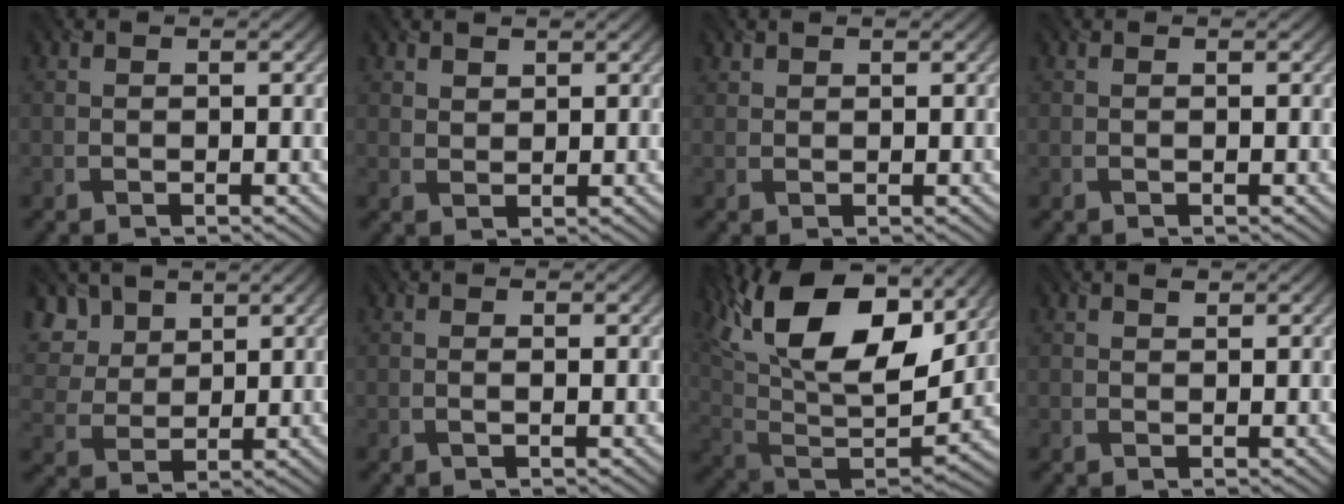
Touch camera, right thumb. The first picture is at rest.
{"total": 1.7, "force": [1.4, 0.9, 0.5], "torque": [-0.012, -0.001, 0.032]}
{"total": 0.9, "force": [0.8, 0.4, 0.0], "torque": [0.000, 0.000, 0.021]}
{"total": 0.0}
{"total": 7.2, "force": [4.4, 4.7, 3.3], "torque": [-0.121, 0.009, 0.088]}
{"total": 0.7, "force": [-0.1, 0.0, 0.7], "torque": [-0.014, 0.000, -0.003]}
{"total": 19.3, "force": [10.3, 9.3, 13.4], "torque": [-0.269, 0.041, 0.157]}
{"total": 0.5, "force": [0.4, 0.2, 0.3], "torque": [-0.005, -0.002, 0.008]}